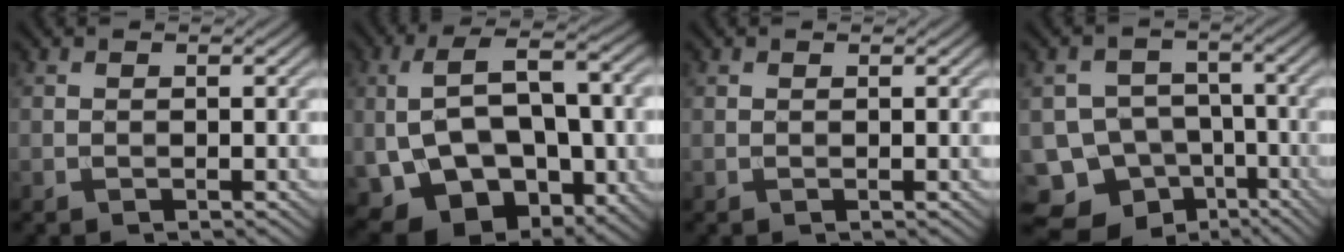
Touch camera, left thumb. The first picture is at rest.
{"total": 15.0, "force": [-1.9, 9.3, 11.7], "torque": [-0.238, -0.016, -0.015]}
{"total": 0.0}
{"total": 12.4, "force": [-7.8, 9.2, 3.1], "torque": [-0.083, -0.026, -0.126]}